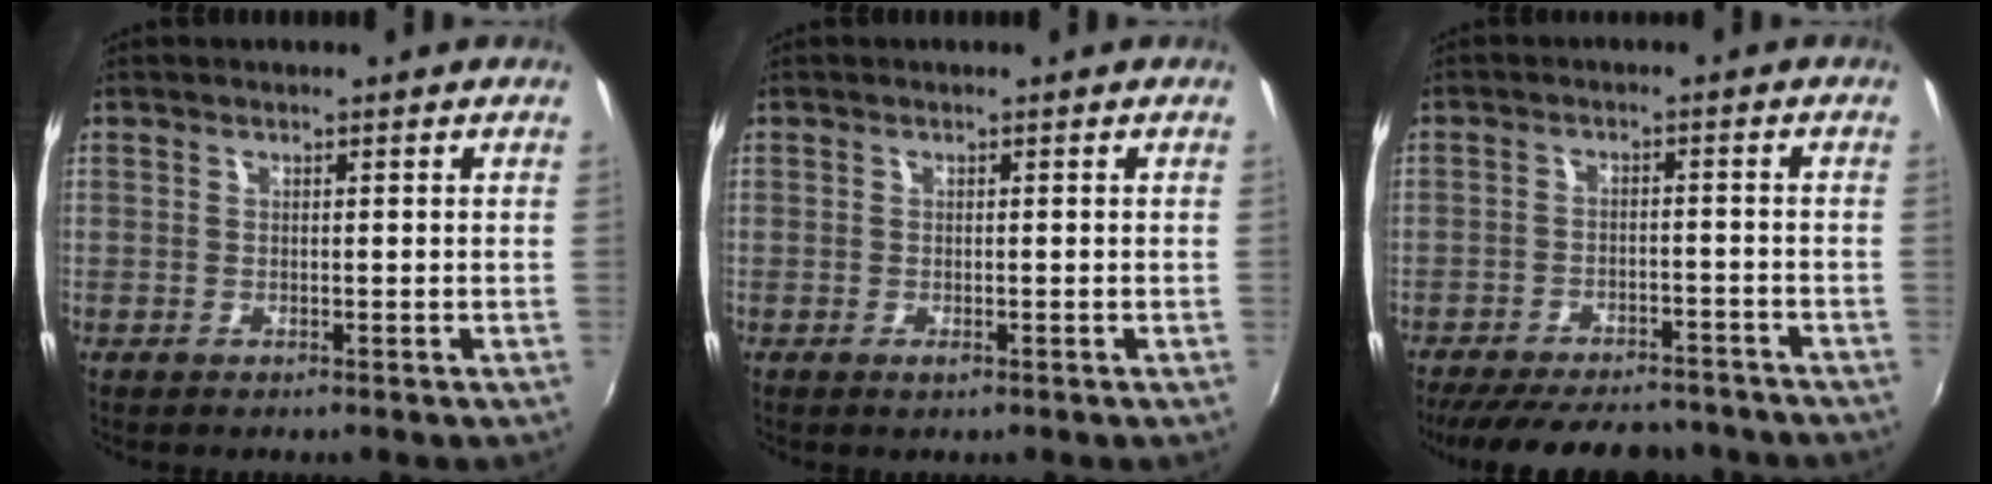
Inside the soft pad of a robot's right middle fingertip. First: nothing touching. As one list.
[{"total": 0.8, "force": [-0.4, 0.4, 0.6], "torque": [-0.009, -0.004, -0.007]}, {"total": 19.1, "force": [-16.0, 6.6, 7.9], "torque": [-0.171, -0.004, -0.217]}]